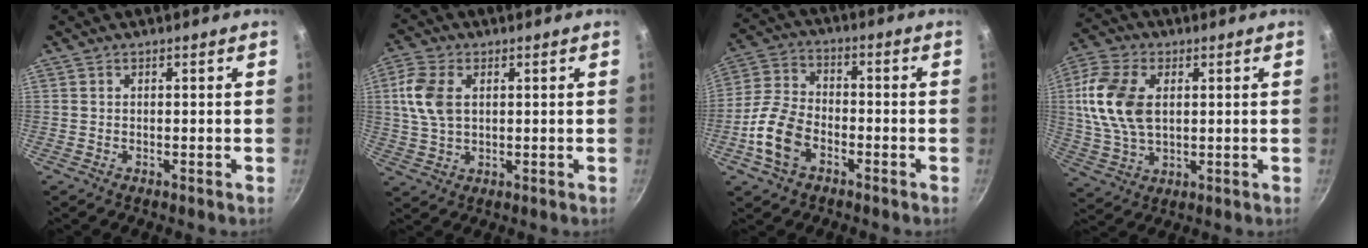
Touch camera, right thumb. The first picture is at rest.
{"total": 8.6, "force": [1.8, 5.5, 6.3], "torque": [-0.124, 0.005, 0.033]}
{"total": 10.6, "force": [-4.2, 6.9, 6.9], "torque": [-0.128, 0.031, -0.091]}
{"total": 14.1, "force": [2.2, 8.9, 10.8], "torque": [-0.206, 0.001, 0.039]}